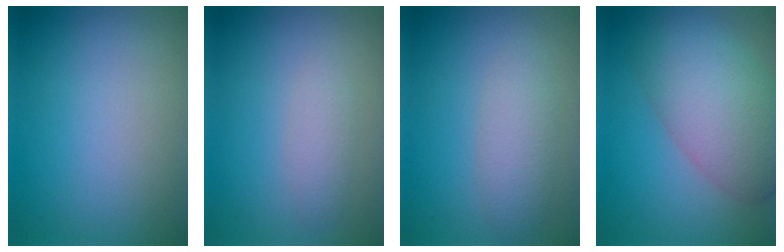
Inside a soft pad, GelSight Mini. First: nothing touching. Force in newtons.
{"total": 1.7, "press": 1.7, "slide": 0.1}
{"total": 2.7, "press": 2.7, "slide": 0.2}
{"total": 7.9, "press": 7.9, "slide": 0.4}